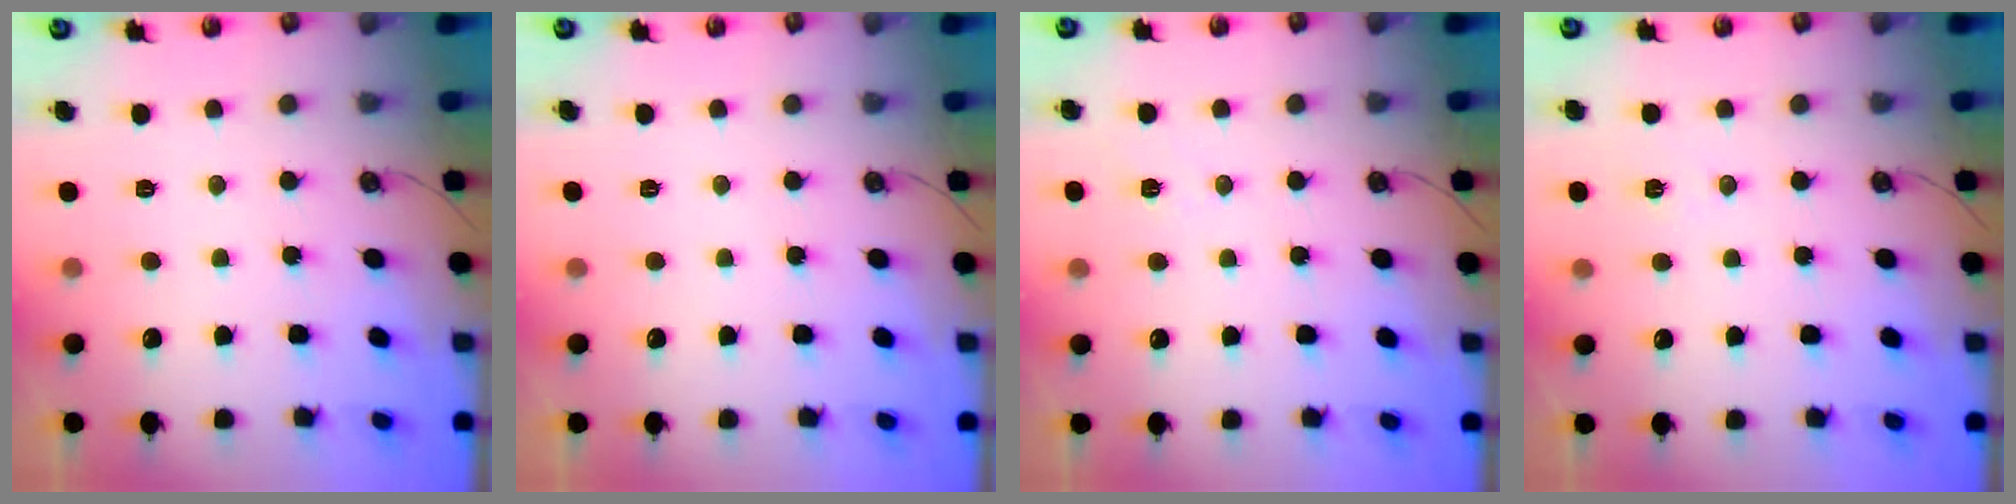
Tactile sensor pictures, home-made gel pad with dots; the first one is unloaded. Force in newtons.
{"total": 4.3, "press": 0.3, "slide": 4.3}
{"total": 5.0, "press": 4.9, "slide": 0.5}
{"total": 6.9, "press": 5.2, "slide": 4.5}